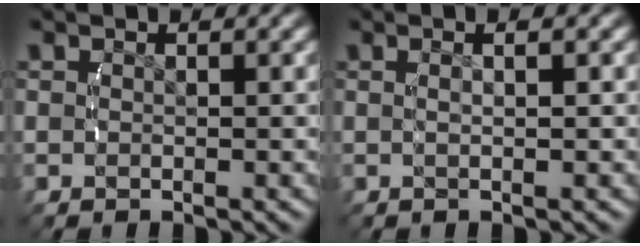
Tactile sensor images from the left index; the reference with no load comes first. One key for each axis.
{"total": 1.7, "fx": 0.2, "fy": -0.5, "fz": 1.7, "tx": -0.029, "ty": 0.005, "tz": 0.005}